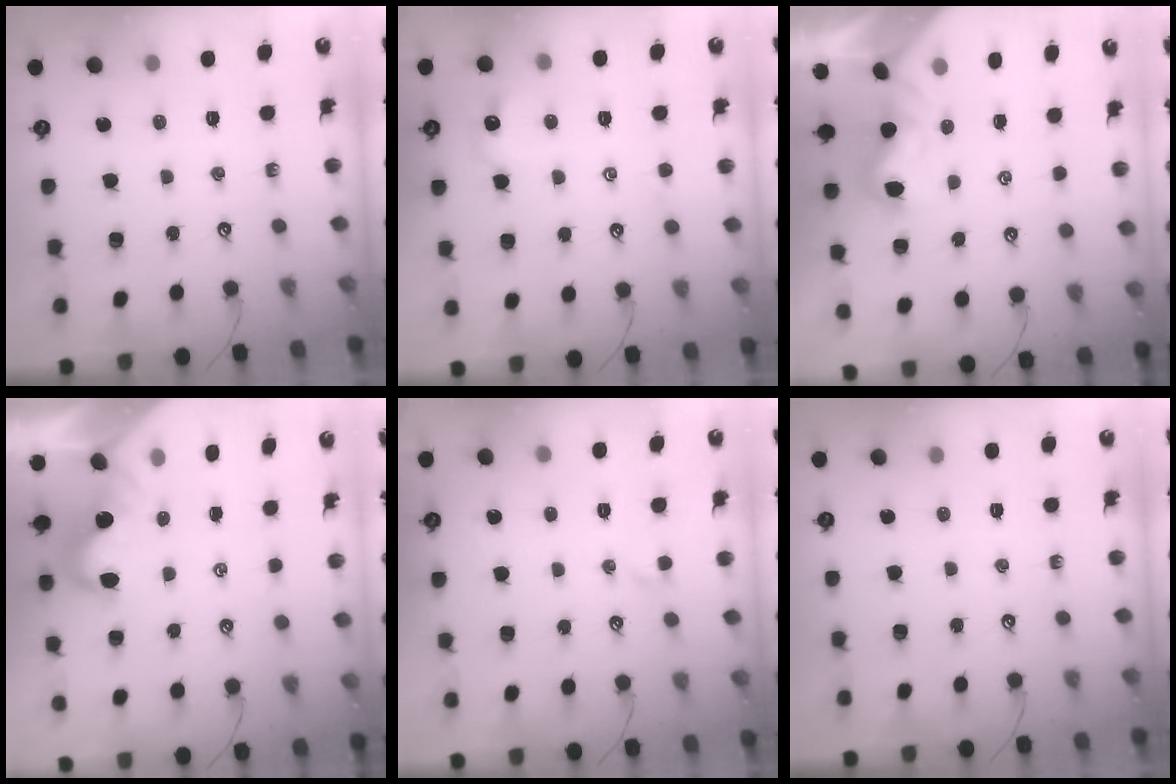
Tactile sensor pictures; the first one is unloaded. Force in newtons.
{"total": 1.9, "press": 1.9, "slide": 0.5}
{"total": 1.4, "press": 1.2, "slide": 0.5}
{"total": 2.0, "press": 2.0, "slide": 0.6}
{"total": 1.0, "press": 0.9, "slide": 0.4}
{"total": 0.0}